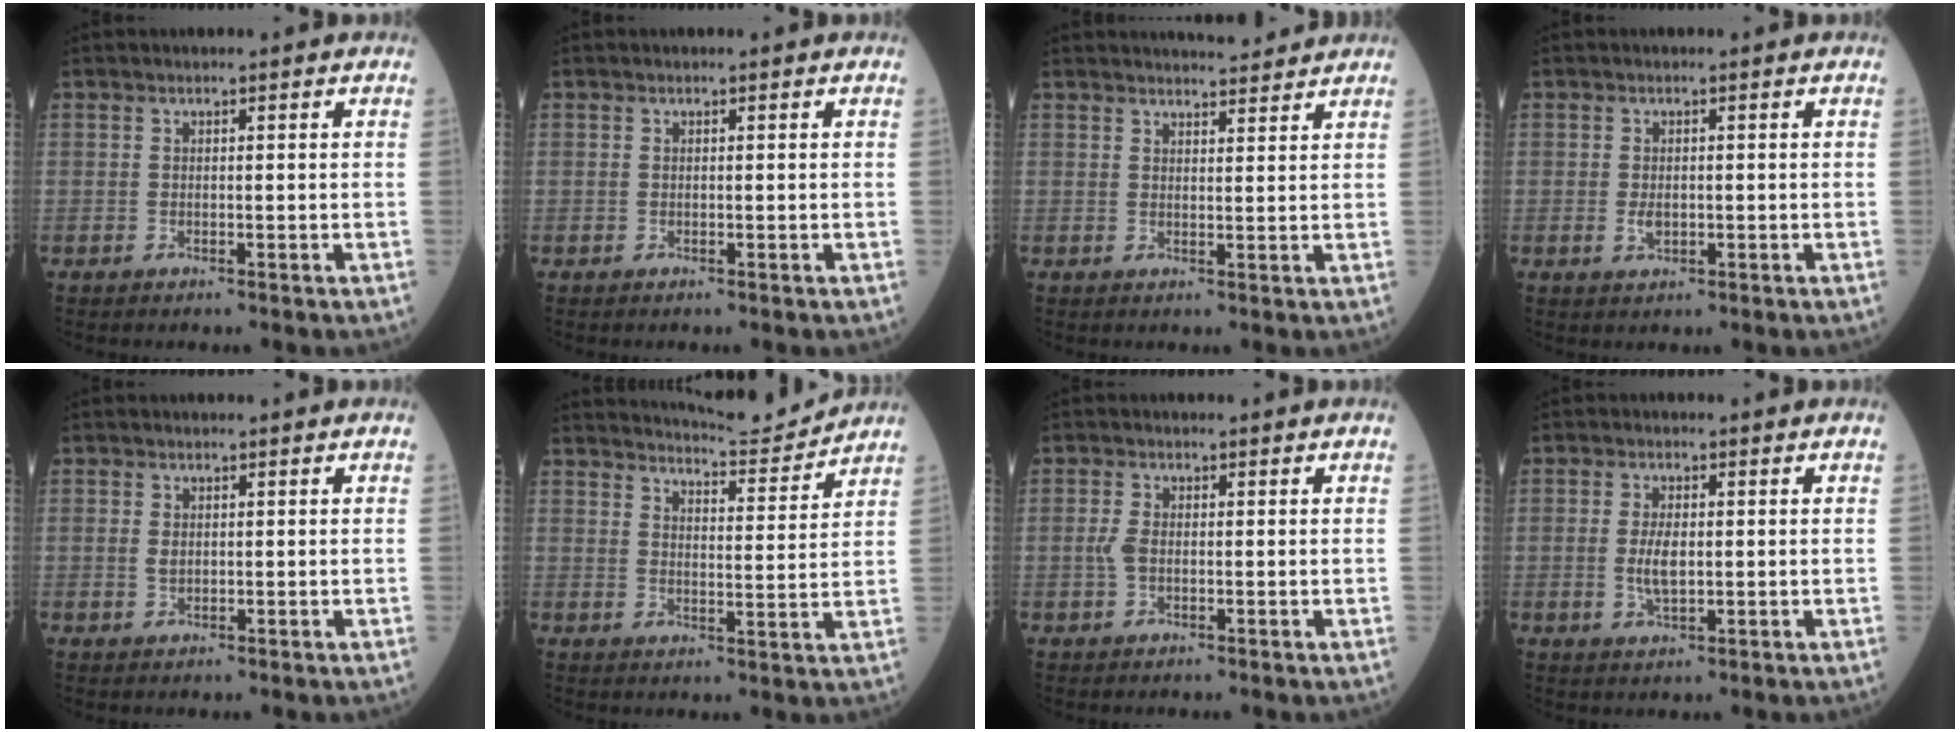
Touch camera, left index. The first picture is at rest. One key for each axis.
{"total": 0.0}
{"total": 5.6, "fx": 5.4, "fy": 0.7, "fz": 1.4, "tx": -0.023, "ty": 0.013, "tz": 0.069}
{"total": 1.8, "fx": -0.3, "fy": 1.0, "fz": 1.4, "tx": -0.032, "ty": -0.001, "tz": -0.002}
{"total": 1.3, "fx": 0.1, "fy": 0.9, "fz": 1.0, "tx": -0.021, "ty": 0.002, "tz": 0.004}
{"total": 8.5, "fx": 8.4, "fy": -0.5, "fz": 0.6, "tx": -0.020, "ty": -0.010, "tz": 0.120}
{"total": 1.9, "fx": -0.3, "fy": 0.9, "fz": 1.6, "tx": -0.042, "ty": 0.000, "tz": -0.008}
{"total": 3.7, "fx": -0.2, "fy": 1.3, "fz": 3.4, "tx": -0.074, "ty": -0.004, "tz": -0.002}